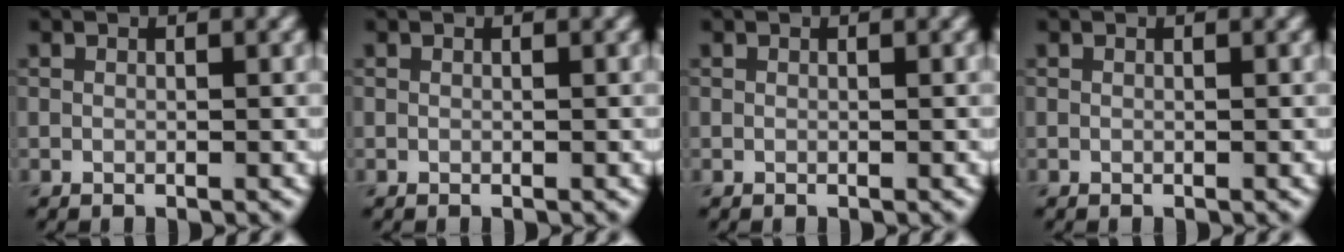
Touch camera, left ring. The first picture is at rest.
{"total": 0.0}
{"total": 0.0}
{"total": 0.0}